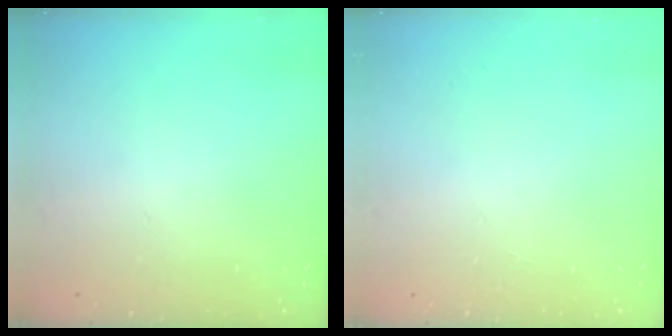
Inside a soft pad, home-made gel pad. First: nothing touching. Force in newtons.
{"total": 0.0}